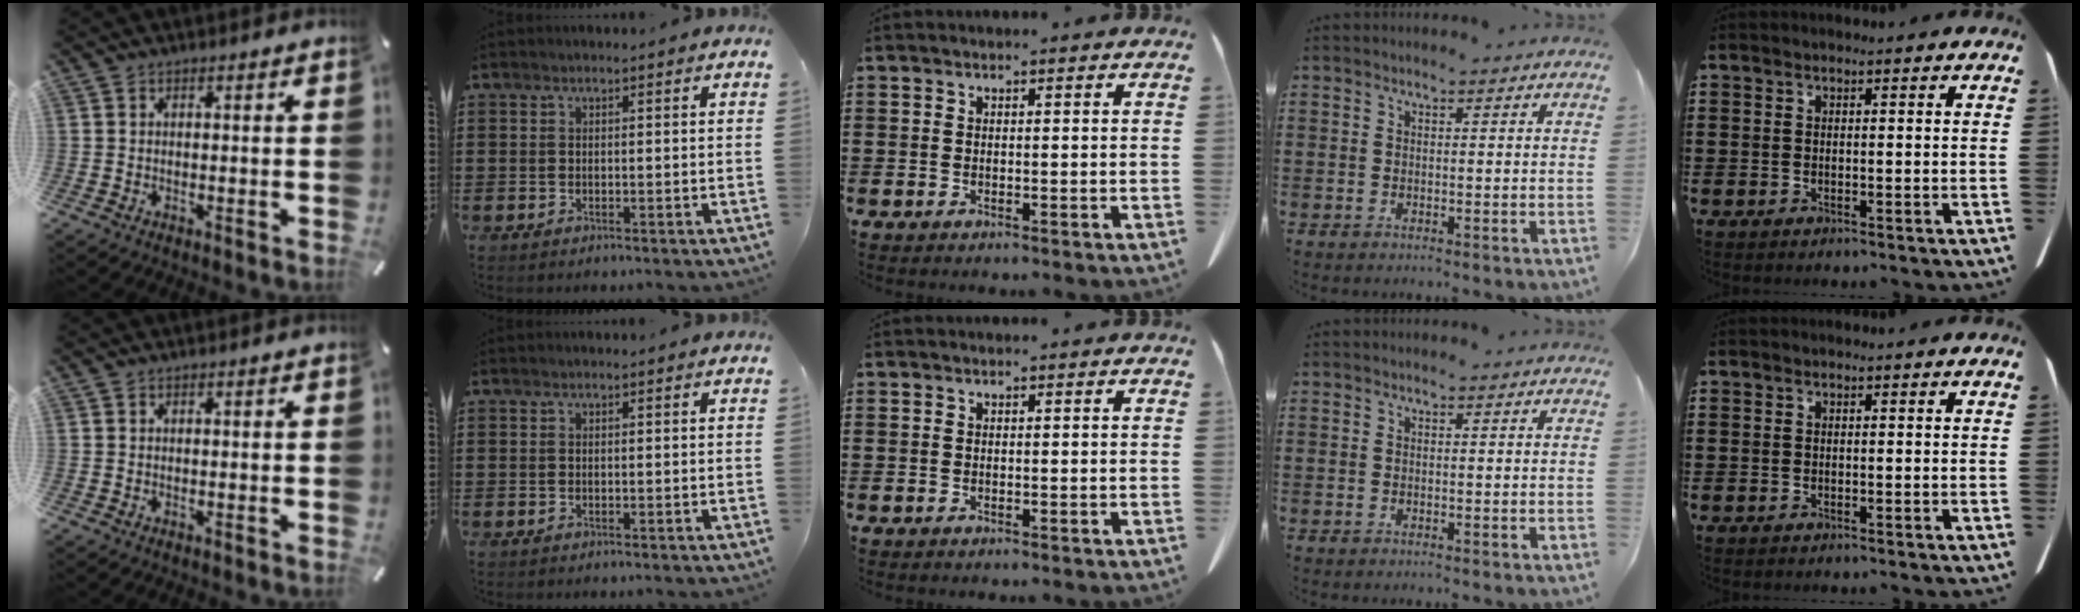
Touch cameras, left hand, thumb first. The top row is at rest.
{}